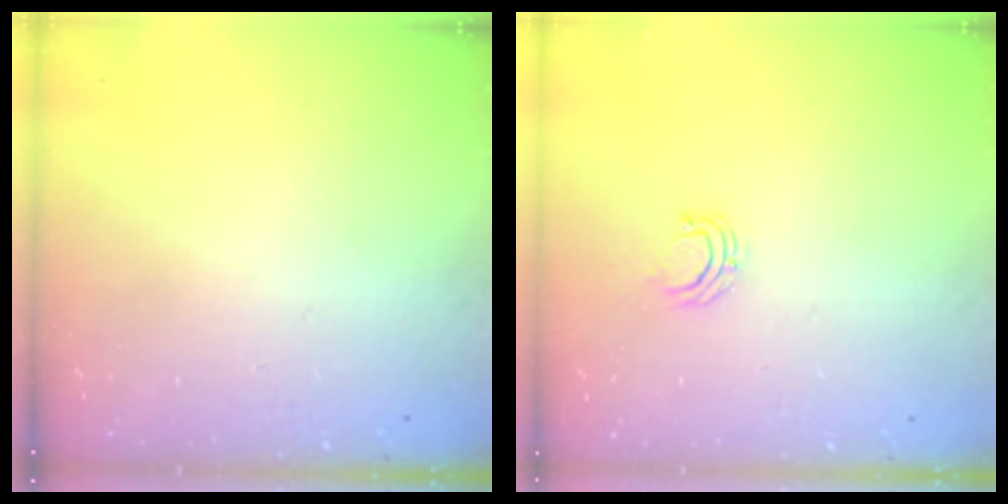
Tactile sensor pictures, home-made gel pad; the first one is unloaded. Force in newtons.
{"total": 4.1, "press": 4.1, "slide": 0.3}